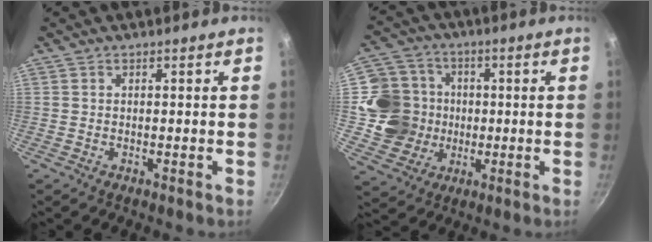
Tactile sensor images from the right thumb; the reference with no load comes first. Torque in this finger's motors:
{"motor_torque": [0.09, 0.09, 0.02, 0.49, 0.01]}